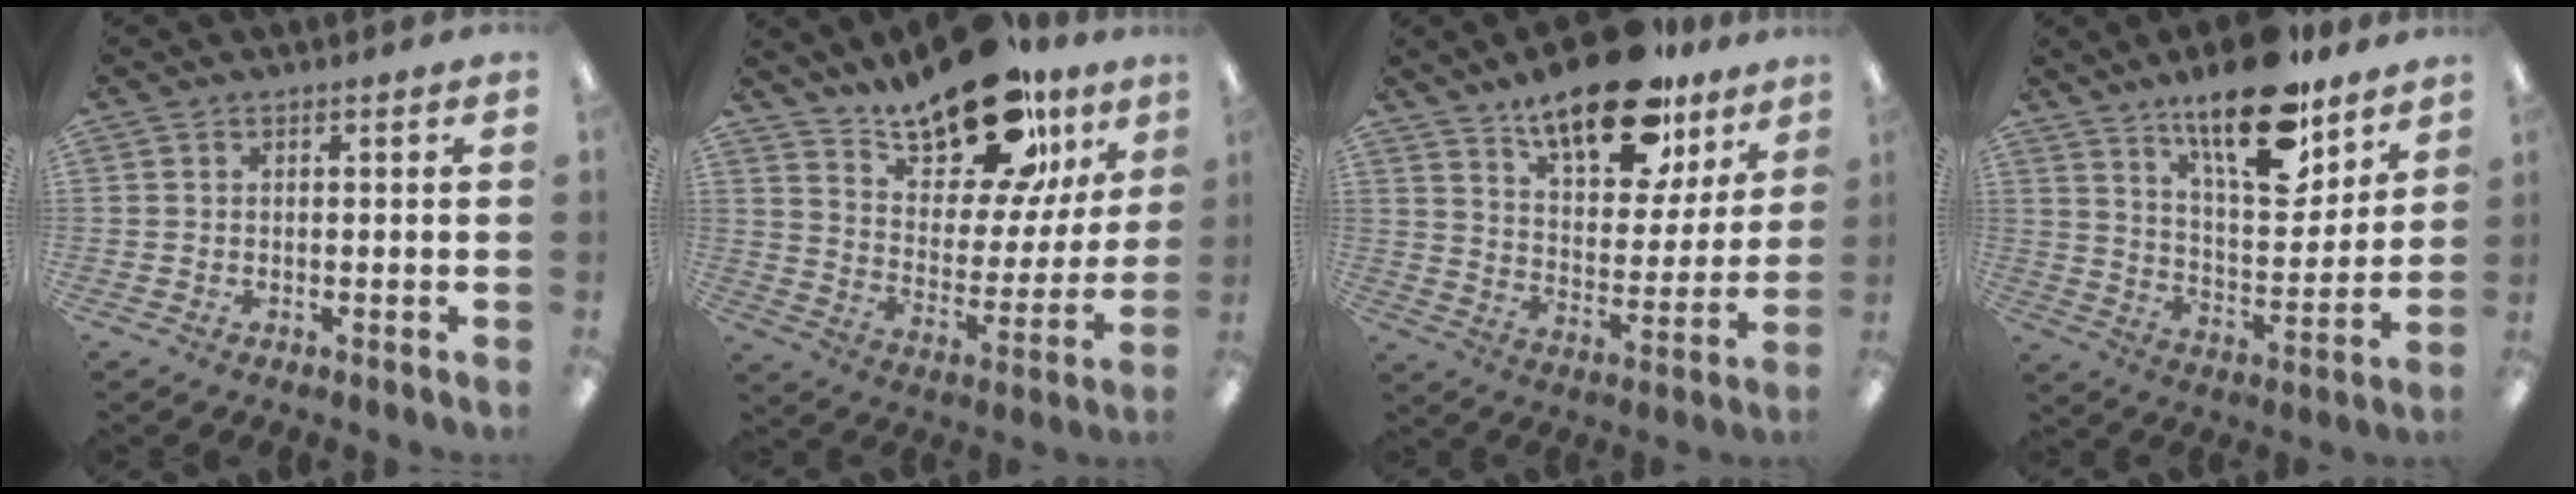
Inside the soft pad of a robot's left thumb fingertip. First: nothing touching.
{"total": 22.0, "force": [16.8, 8.9, 11.1], "torque": [-0.174, -0.110, 0.288]}
{"total": 20.3, "force": [14.8, 8.4, 11.0], "torque": [-0.169, -0.086, 0.251]}
{"total": 19.9, "force": [14.4, 7.0, 11.8], "torque": [-0.185, -0.090, 0.240]}